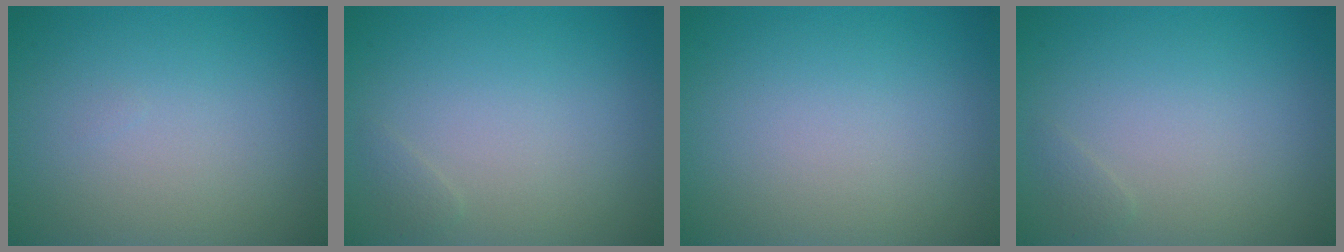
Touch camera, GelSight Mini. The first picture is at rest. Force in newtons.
{"total": 0.5, "press": 0.5, "slide": 0.0}
{"total": 0.0}
{"total": 0.5, "press": 0.5, "slide": 0.0}